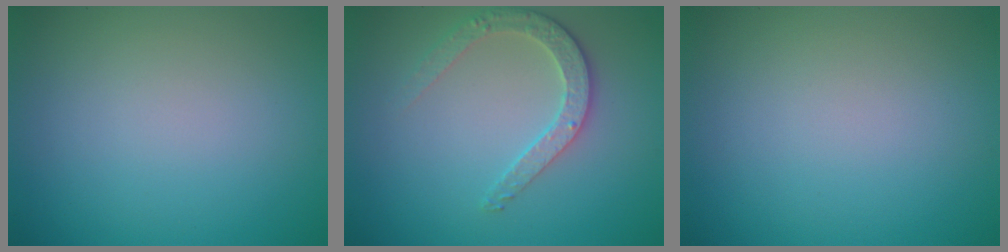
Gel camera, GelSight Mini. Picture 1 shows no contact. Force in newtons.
{"total": 2.7, "press": 2.6, "slide": 0.7}
{"total": 0.0}